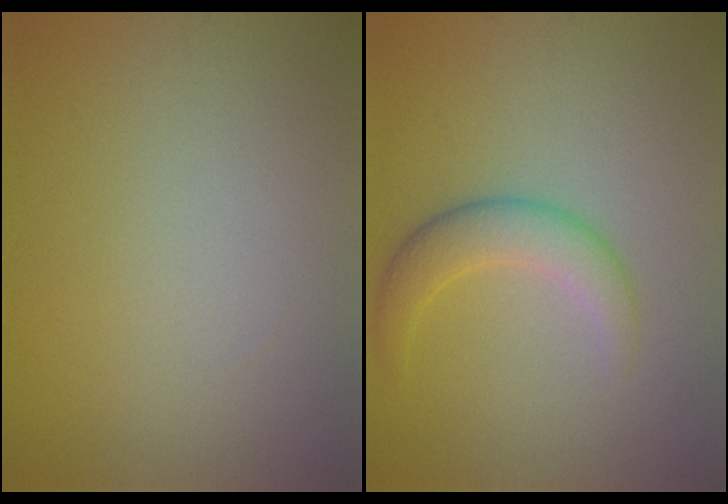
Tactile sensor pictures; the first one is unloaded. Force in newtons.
{"total": 3.3, "press": 3.3, "slide": 0.2}